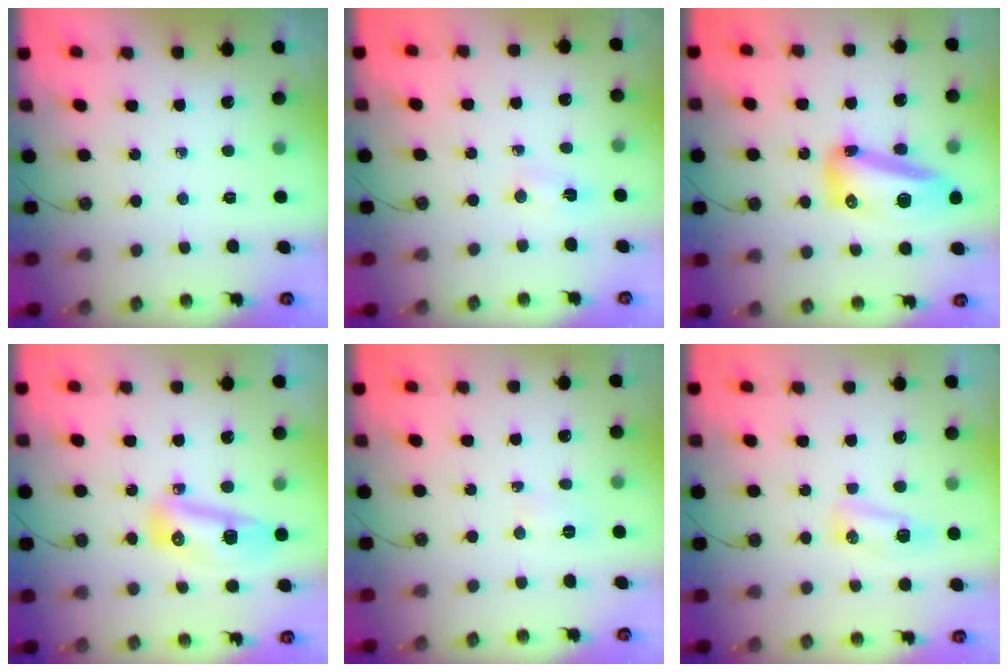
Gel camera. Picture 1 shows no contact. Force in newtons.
{"total": 2.1, "press": 1.6, "slide": 1.3}
{"total": 15.0, "press": 14.9, "slide": 1.3}
{"total": 10.0, "press": 9.9, "slide": 1.2}
{"total": 2.8, "press": 2.7, "slide": 0.8}
{"total": 16.8, "press": 8.4, "slide": 14.6}